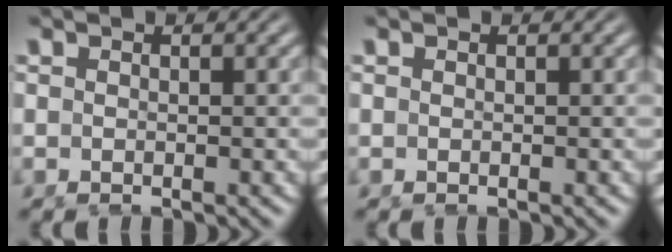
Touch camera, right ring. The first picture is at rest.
{"total": 0.0}